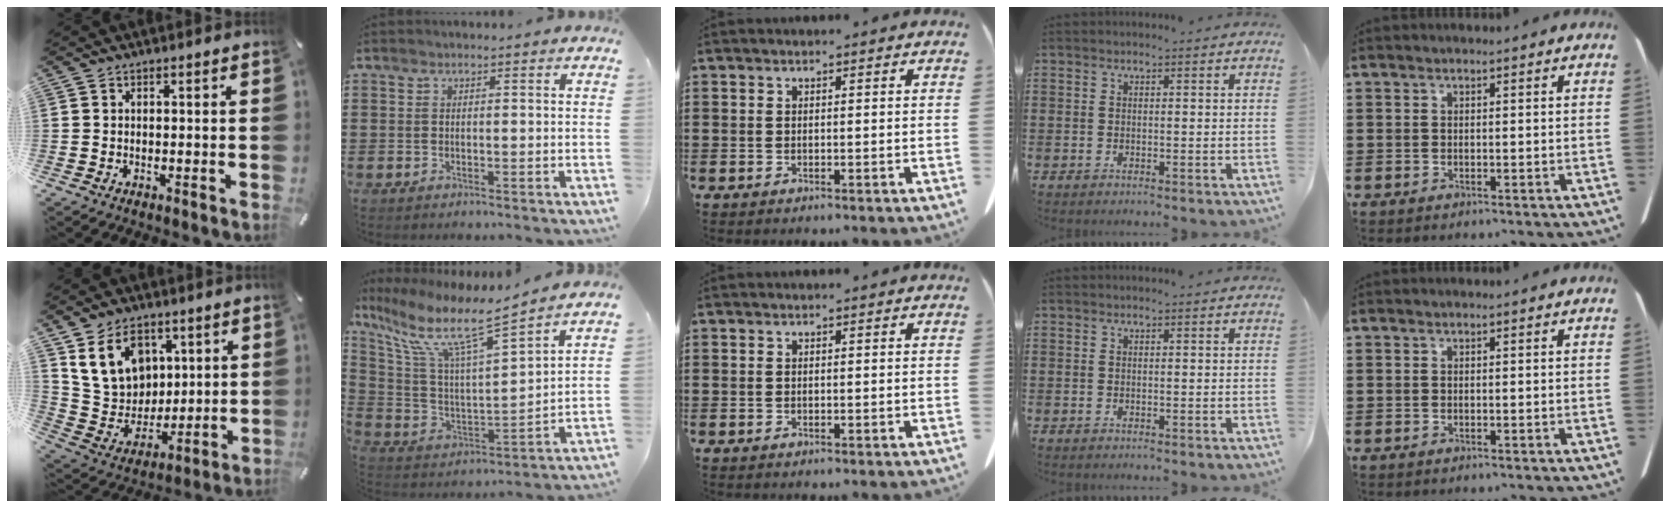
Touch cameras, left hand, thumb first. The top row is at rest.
{"thumb": {"total": 15.0, "force": [6.6, 11.8, 6.5], "torque": [-0.129, -0.017, 0.134]}, "index": {"total": 11.5, "force": [8.0, 1.5, 8.2], "torque": [-0.184, -0.043, 0.131]}}